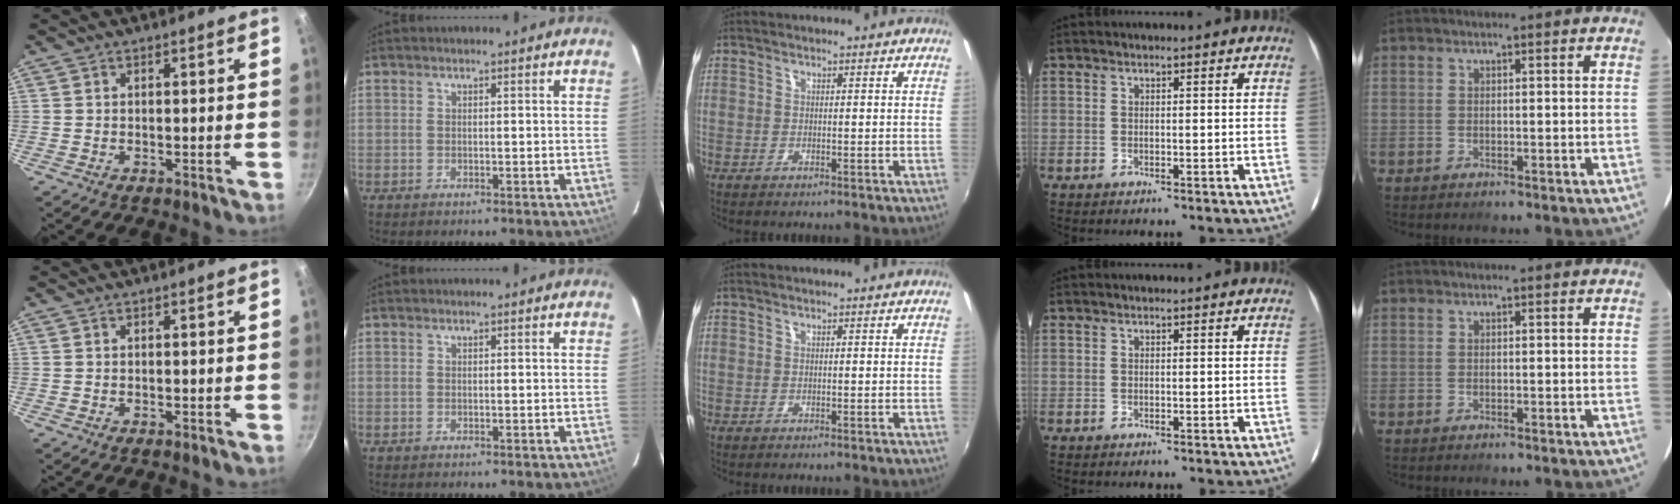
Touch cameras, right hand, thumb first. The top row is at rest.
{}